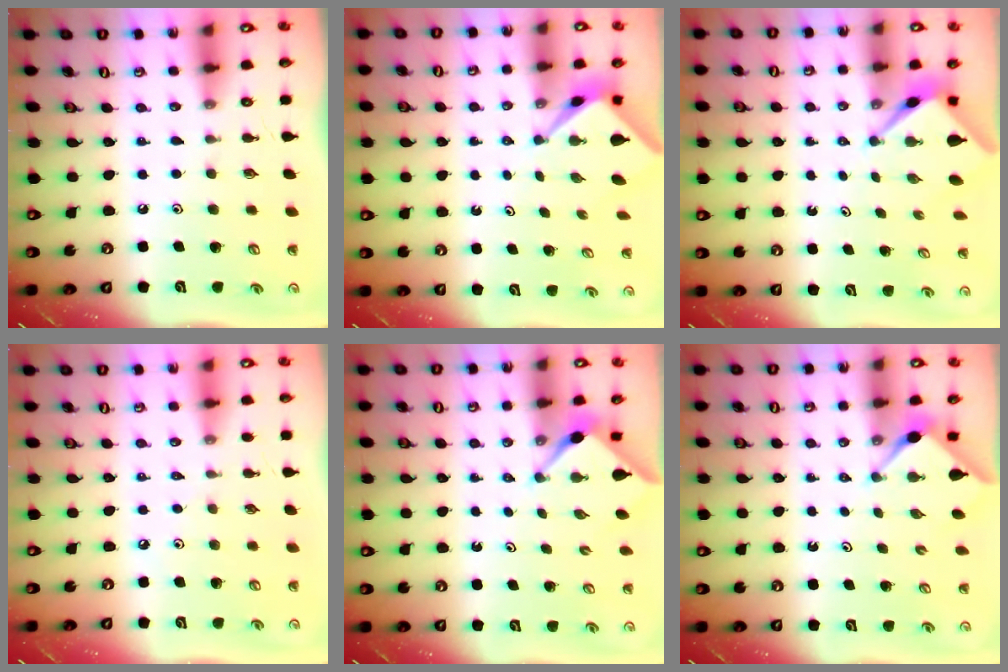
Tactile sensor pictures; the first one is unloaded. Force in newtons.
{"total": 2.2, "press": 2.1, "slide": 0.2}
{"total": 2.5, "press": 2.5, "slide": 0.2}
{"total": 1.7, "press": 1.7, "slide": 0.4}
{"total": 2.9, "press": 2.9, "slide": 0.2}
{"total": 2.9, "press": 2.9, "slide": 0.4}